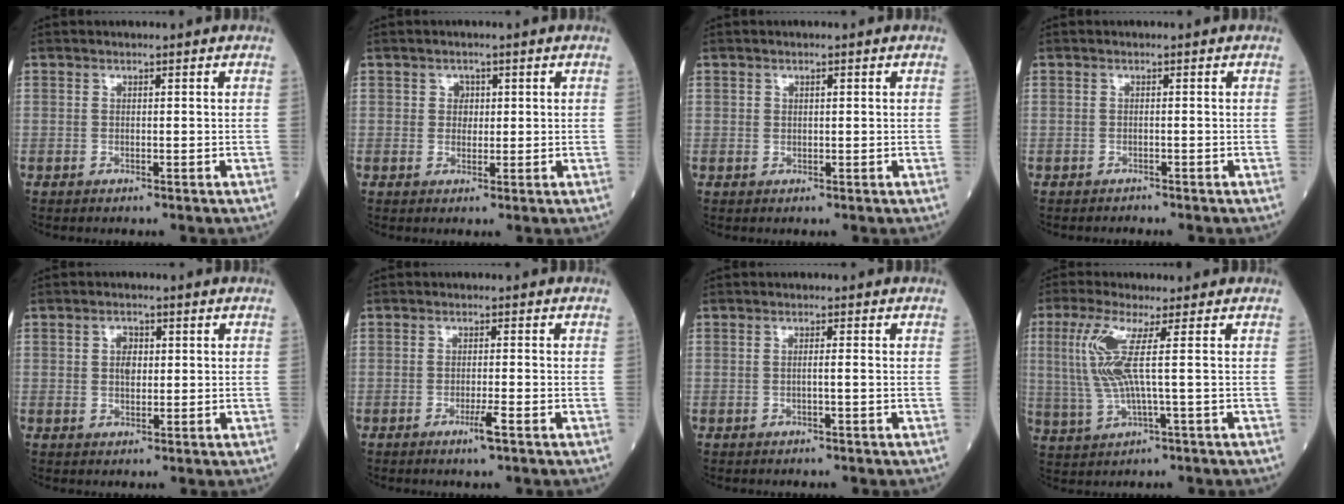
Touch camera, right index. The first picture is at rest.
{"total": 1.8, "force": [0.5, 1.6, 0.7], "torque": [-0.004, 0.000, 0.005]}
{"total": 0.8, "force": [0.3, 0.5, 0.5], "torque": [-0.008, 0.000, 0.007]}
{"total": 0.6, "force": [-0.6, 0.0, -0.1], "torque": [-0.004, -0.003, -0.012]}
{"total": 2.8, "force": [0.6, 1.8, 2.0], "torque": [-0.032, 0.003, 0.010]}
{"total": 2.7, "force": [-1.4, -0.3, 2.3], "torque": [-0.042, -0.006, -0.027]}
{"total": 0.9, "force": [-0.2, -0.1, 0.9], "torque": [-0.016, 0.002, -0.005]}
{"total": 7.6, "force": [1.4, -0.1, 7.4], "torque": [-0.177, 0.002, 0.030]}